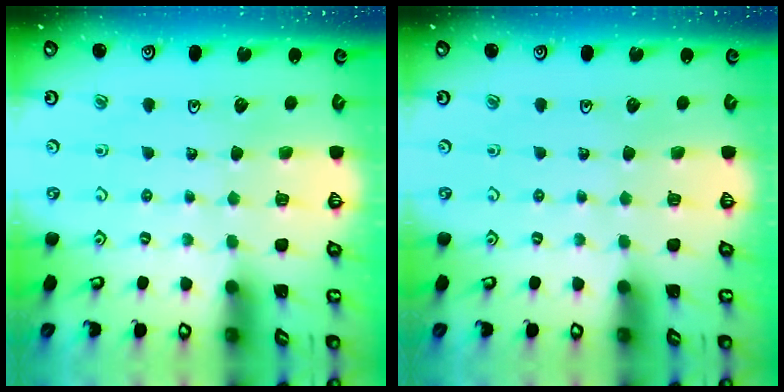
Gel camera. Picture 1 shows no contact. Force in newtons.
{"total": 0.0}